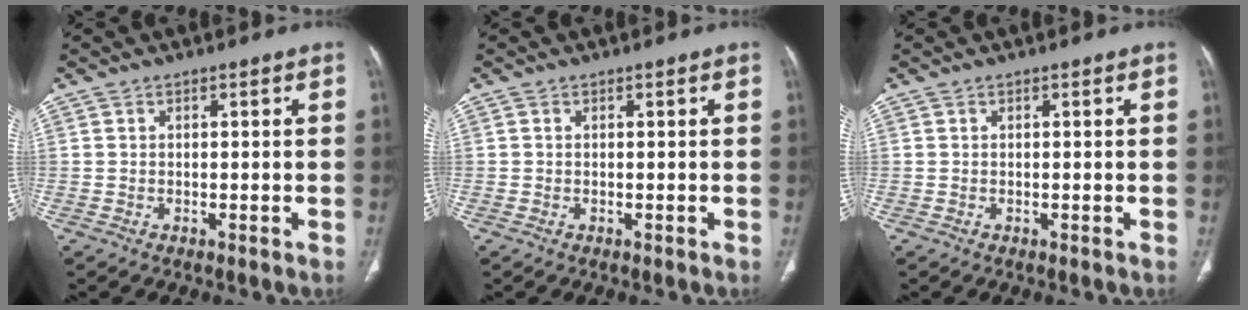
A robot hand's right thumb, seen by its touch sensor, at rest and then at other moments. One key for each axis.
{"total": 0.0}
{"total": 0.0}